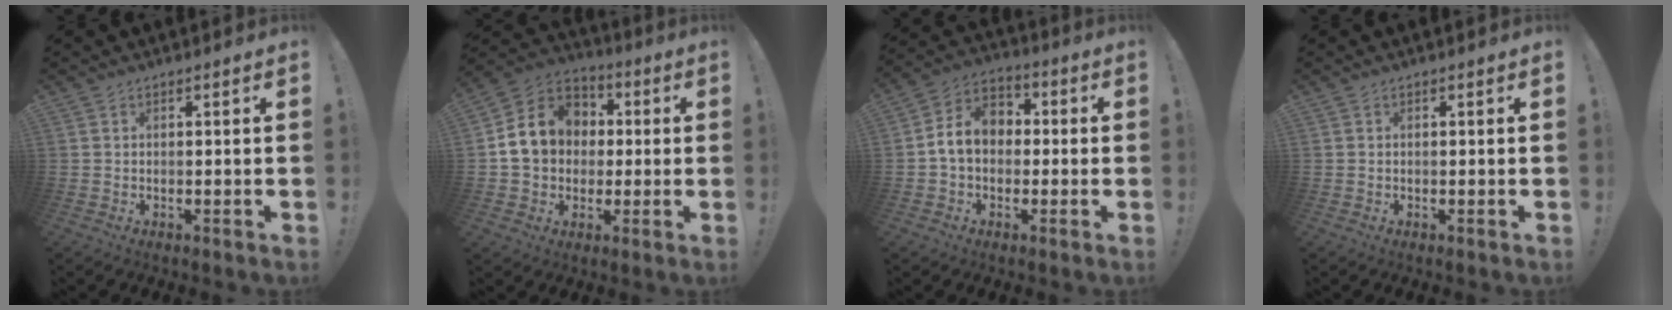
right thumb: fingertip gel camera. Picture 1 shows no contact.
{"total": 14.4, "force": [1.8, 12.2, 7.4], "torque": [-0.106, 0.005, 0.043]}
{"total": 10.9, "force": [0.6, 8.3, 7.0], "torque": [-0.114, 0.015, 0.020]}
{"total": 0.0}